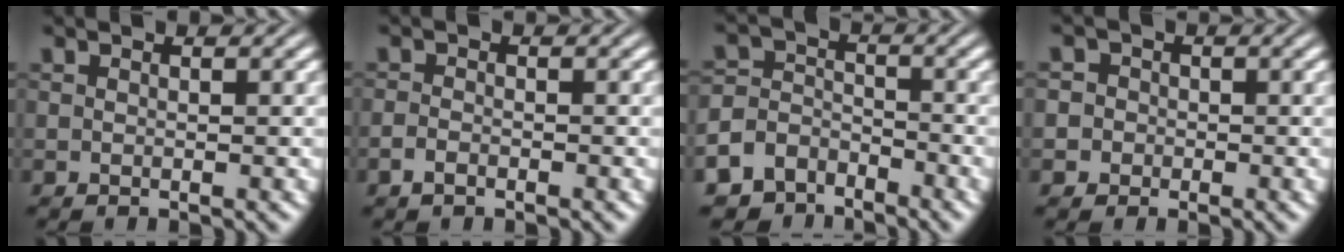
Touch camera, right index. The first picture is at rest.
{"total": 1.1, "force": [-1.1, -0.4, 0.2], "torque": [0.002, -0.008, -0.016]}
{"total": 7.4, "force": [-4.0, 5.9, 2.1], "torque": [-0.037, -0.032, -0.068]}
{"total": 3.5, "force": [-0.7, 3.3, 0.5], "torque": [-0.009, -0.004, -0.022]}